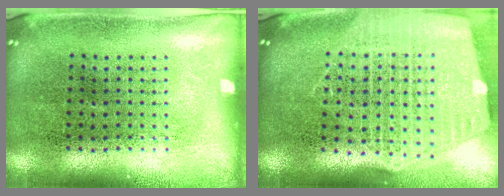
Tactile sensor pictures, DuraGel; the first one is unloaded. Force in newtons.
{"total": 2.6, "press": 2.2, "slide": 1.4}